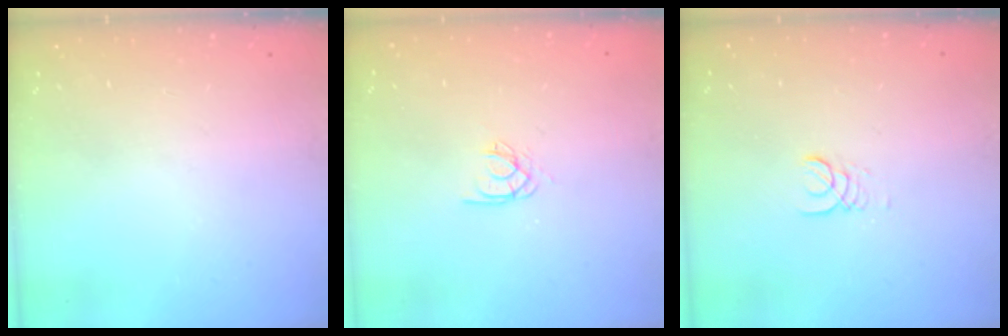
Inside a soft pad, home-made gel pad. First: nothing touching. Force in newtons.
{"total": 2.5, "press": 2.5, "slide": 0.1}
{"total": 1.4, "press": 1.4, "slide": 0.2}